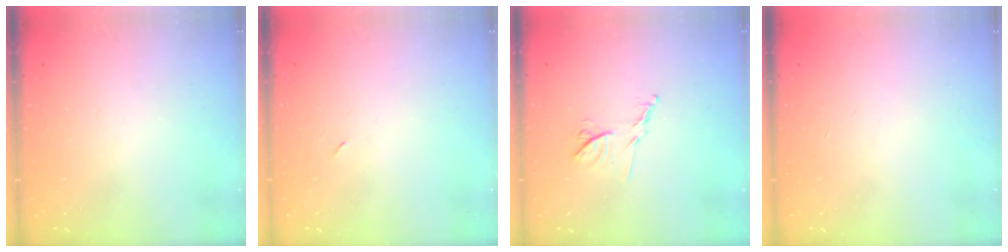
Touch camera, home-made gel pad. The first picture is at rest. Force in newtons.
{"total": 2.2, "press": 1.8, "slide": 1.2}
{"total": 8.7, "press": 8.7, "slide": 0.4}
{"total": 1.7, "press": 1.7, "slide": 0.1}